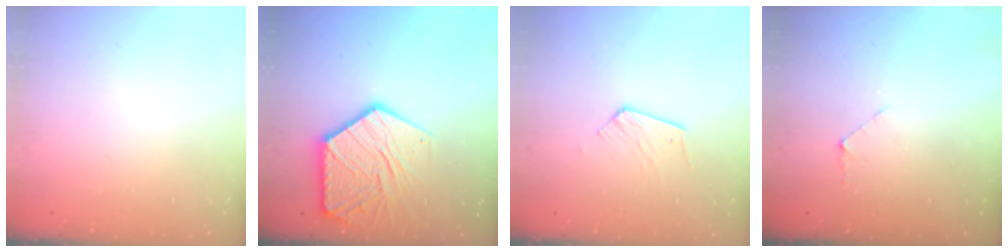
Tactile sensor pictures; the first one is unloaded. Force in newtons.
{"total": 17.4, "press": 17.3, "slide": 1.3}
{"total": 5.4, "press": 5.4, "slide": 0.5}
{"total": 3.5, "press": 3.5, "slide": 0.3}